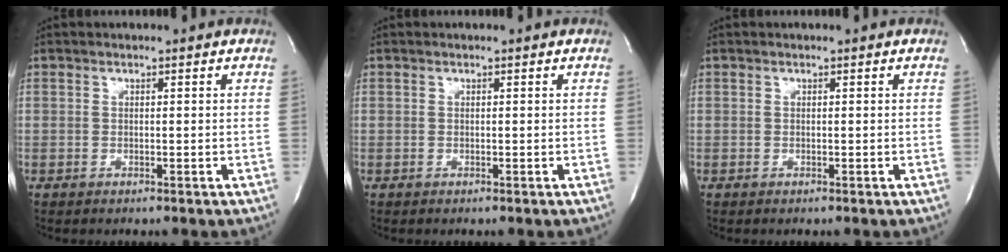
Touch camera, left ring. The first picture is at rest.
{"total": 0.0}
{"total": 0.0}